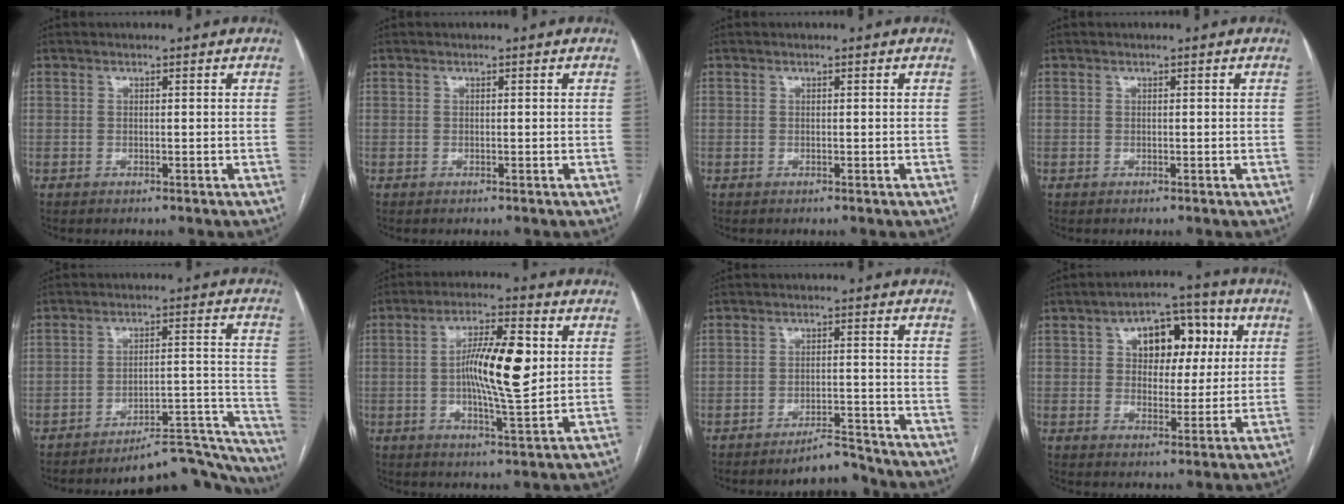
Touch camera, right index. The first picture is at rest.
{"total": 0.0}
{"total": 0.0}
{"total": 0.0}
{"total": 15.6, "force": [-15.3, 2.2, 2.1], "torque": [0.015, 0.061, -0.205]}
{"total": 11.6, "force": [1.0, 2.0, 11.3], "torque": [-0.199, 0.007, 0.014]}
{"total": 4.0, "force": [-3.9, 0.6, 0.9], "torque": [-0.006, -0.005, -0.064]}
{"total": 10.5, "force": [2.9, 6.3, 7.9], "torque": [-0.103, 0.035, 0.045]}